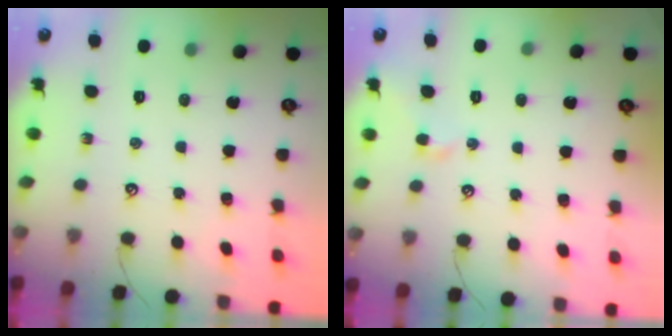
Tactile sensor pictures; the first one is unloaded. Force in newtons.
{"total": 1.0, "press": 0.9, "slide": 0.4}